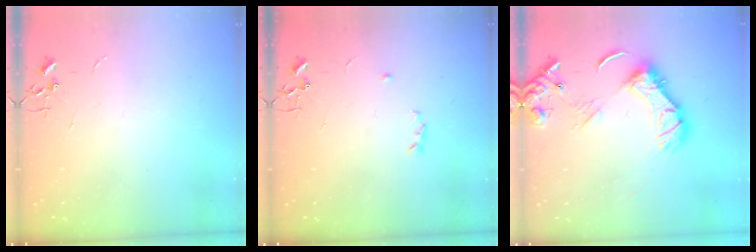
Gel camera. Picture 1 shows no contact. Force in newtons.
{"total": 3.2, "press": 3.1, "slide": 0.6}
{"total": 14.3, "press": 14.3, "slide": 1.6}